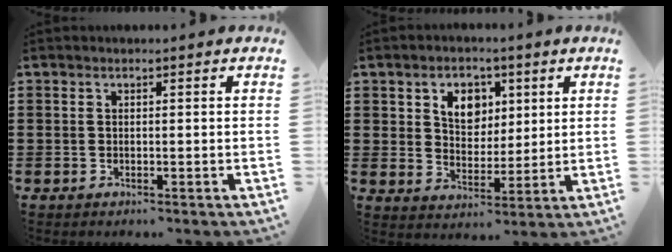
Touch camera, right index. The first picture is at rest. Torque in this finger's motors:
{"motor_torque": [0.82, 0.55, 0.16, 0.06]}